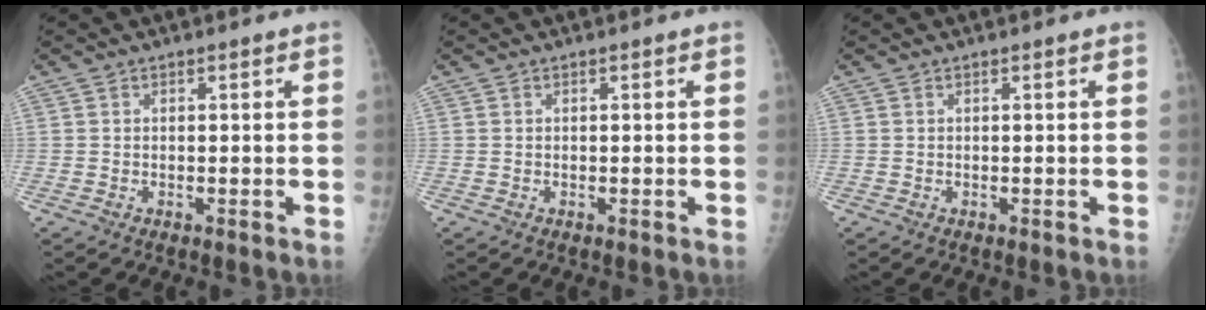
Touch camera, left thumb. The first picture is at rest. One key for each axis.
{"total": 0.0}
{"total": 0.0}